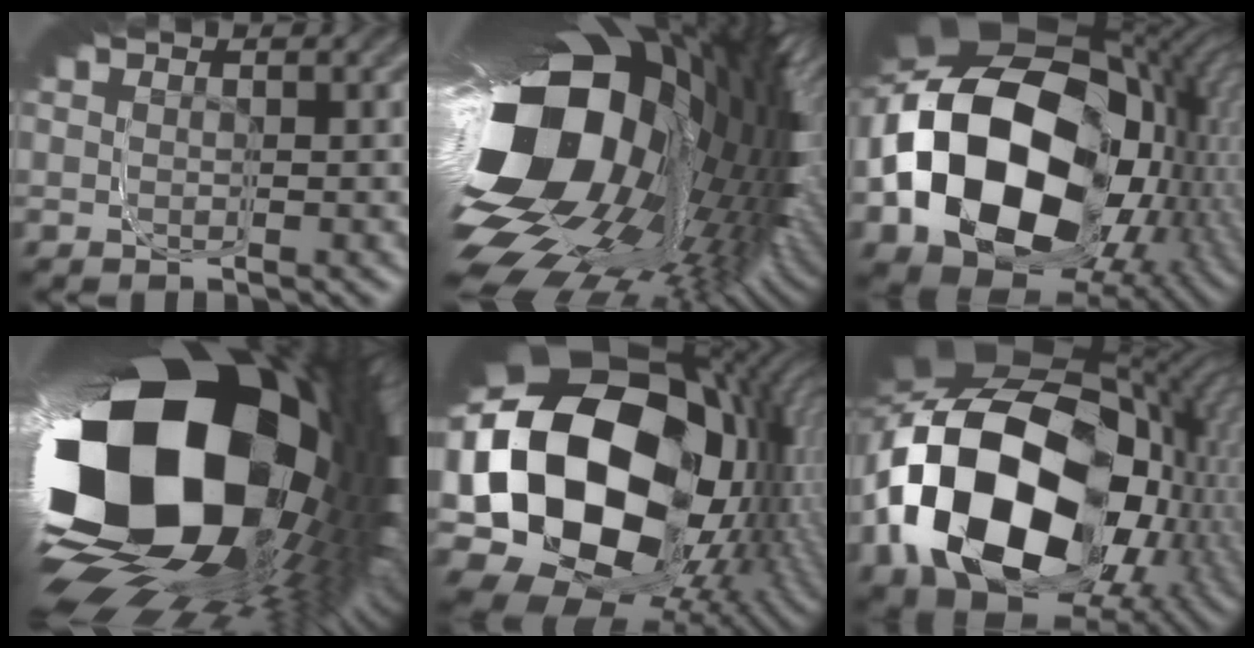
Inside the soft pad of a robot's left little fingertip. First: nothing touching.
{"total": 32.6, "force": [-0.1, 14.9, 29.0], "torque": [-0.358, 0.010, -0.010]}
{"total": 22.3, "force": [-1.1, 14.0, 17.3], "torque": [-0.284, -0.005, -0.022]}
{"total": 36.9, "force": [0.0, 18.7, 31.8], "torque": [-0.404, 0.023, -0.011]}
{"total": 24.8, "force": [-0.9, 15.5, 19.3], "torque": [-0.303, -0.013, -0.015]}
{"total": 20.1, "force": [-0.6, 10.9, 16.9], "torque": [-0.268, 0.005, -0.012]}